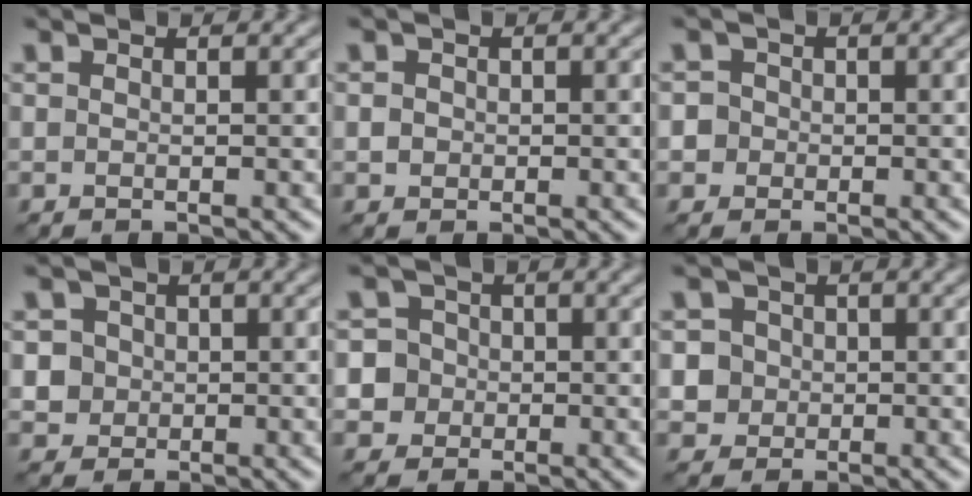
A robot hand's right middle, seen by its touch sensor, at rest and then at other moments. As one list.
[{"total": 1.0, "force": [-0.2, 0.9, 0.3], "torque": [-0.001, -0.004, -0.002]}, {"total": 2.8, "force": [0.1, 2.7, 0.8], "torque": [0.001, 0.017, -0.012]}, {"total": 3.3, "force": [0.6, 3.0, 1.1], "torque": [-0.012, 0.012, 0.008]}, {"total": 5.5, "force": [-0.4, 5.3, 1.5], "torque": [-0.020, 0.029, -0.025]}, {"total": 3.9, "force": [0.4, 3.7, 1.2], "torque": [-0.012, 0.023, 0.000]}]